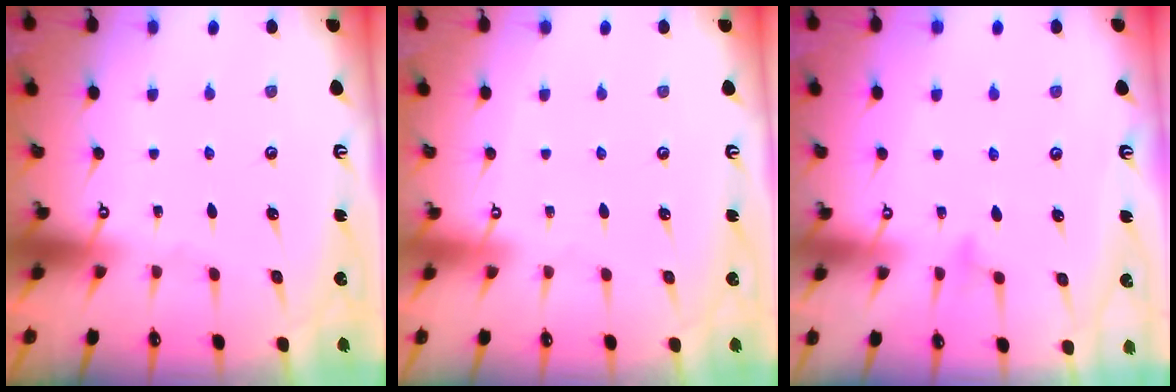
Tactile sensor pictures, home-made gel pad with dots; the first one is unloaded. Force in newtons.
{"total": 3.9, "press": 3.9, "slide": 0.1}
{"total": 7.1, "press": 7.1, "slide": 0.5}